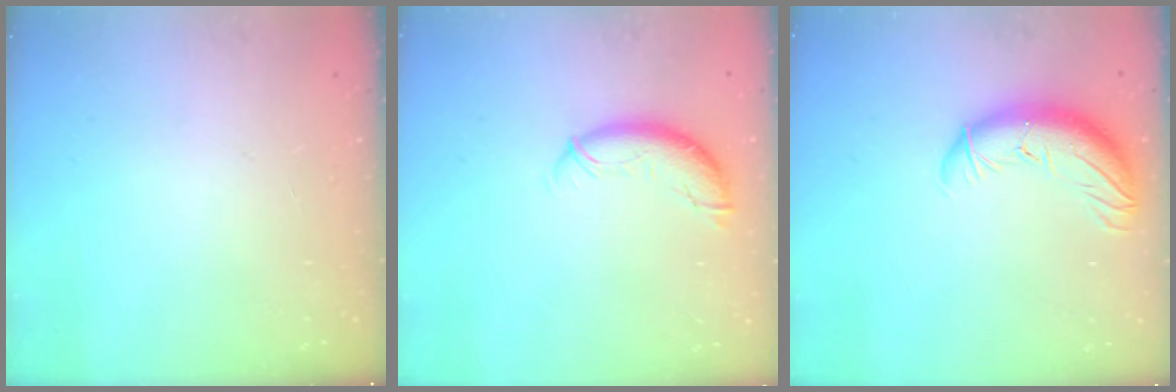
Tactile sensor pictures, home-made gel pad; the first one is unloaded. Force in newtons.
{"total": 9.4, "press": 9.3, "slide": 1.7}
{"total": 11.9, "press": 11.5, "slide": 3.2}